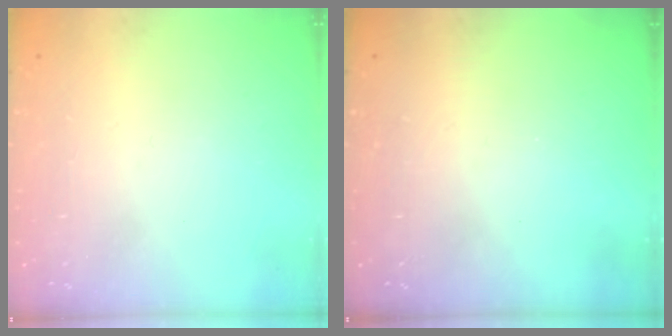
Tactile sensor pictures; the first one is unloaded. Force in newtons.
{"total": 0.0}